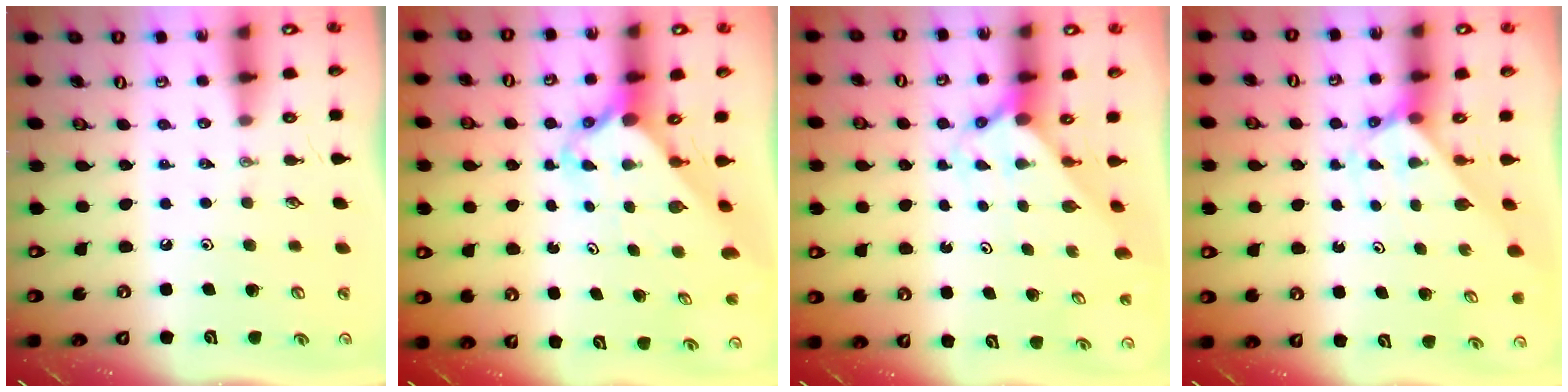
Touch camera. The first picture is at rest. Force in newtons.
{"total": 2.8, "press": 2.7, "slide": 0.2}
{"total": 1.6, "press": 1.6, "slide": 0.1}
{"total": 2.0, "press": 2.0, "slide": 0.1}